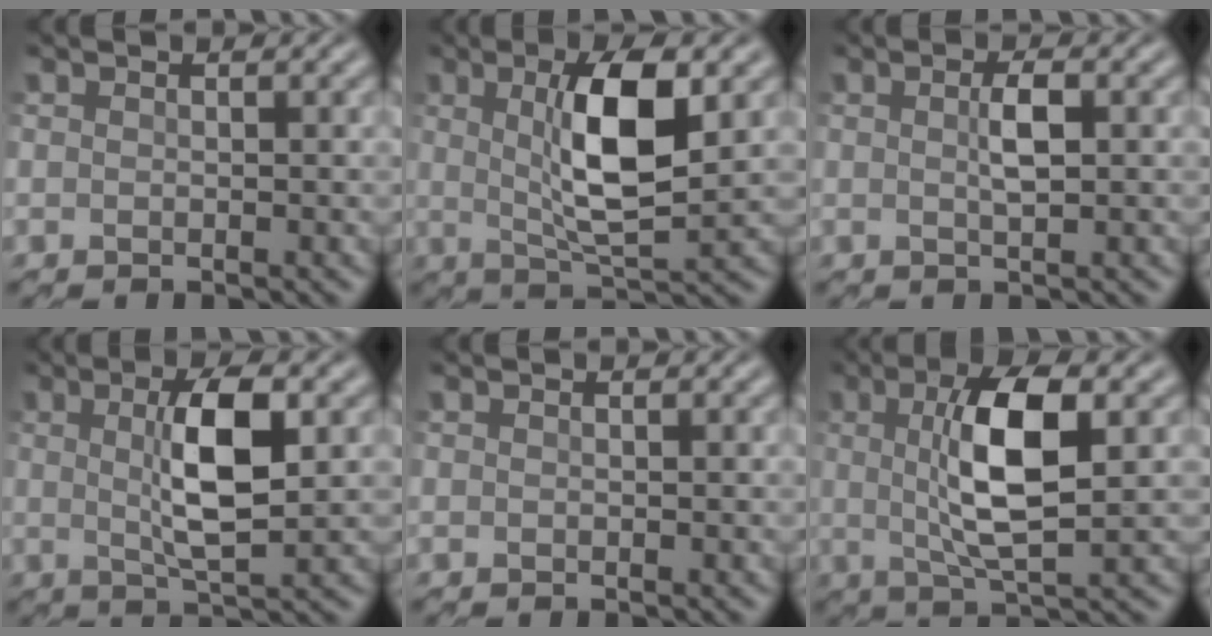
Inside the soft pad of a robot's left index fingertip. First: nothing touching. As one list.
[{"total": 6.9, "force": [1.3, 1.6, 6.6], "torque": [-0.121, 0.004, 0.025]}, {"total": 2.0, "force": [0.3, 0.4, 2.0], "torque": [-0.046, 0.003, 0.008]}, {"total": 5.4, "force": [0.9, 1.0, 5.3], "torque": [-0.102, 0.008, 0.018]}, {"total": 0.0}, {"total": 7.0, "force": [1.0, 1.8, 6.7], "torque": [-0.128, 0.006, 0.017]}]